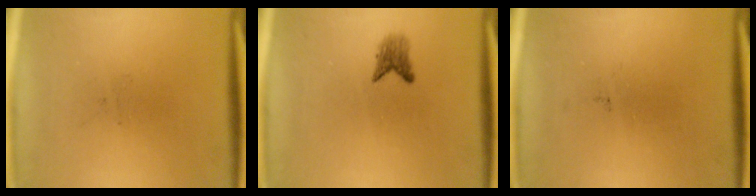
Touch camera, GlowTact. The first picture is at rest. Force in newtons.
{"total": 1.8}
{"total": 0.0}